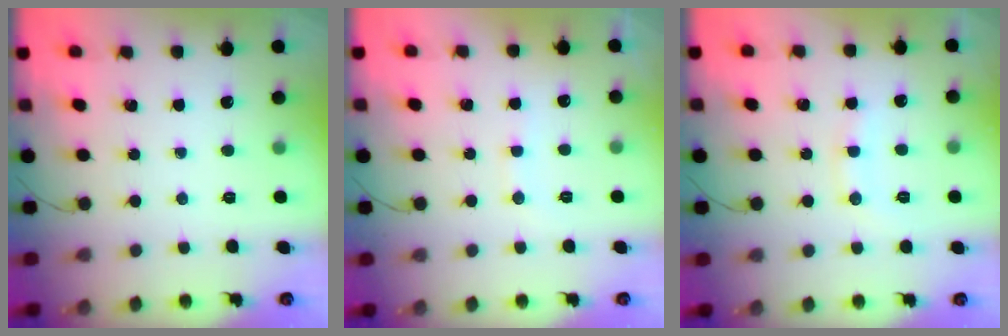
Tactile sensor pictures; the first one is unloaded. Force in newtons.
{"total": 6.3, "press": 6.3, "slide": 1.1}
{"total": 7.4, "press": 7.3, "slide": 0.9}